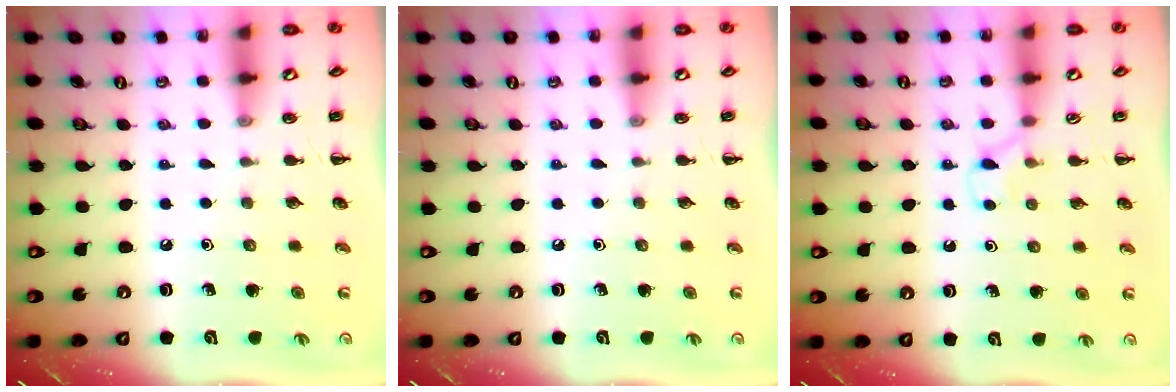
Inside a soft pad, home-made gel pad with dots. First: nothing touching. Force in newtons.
{"total": 0.0}
{"total": 3.3, "press": 3.0, "slide": 1.3}